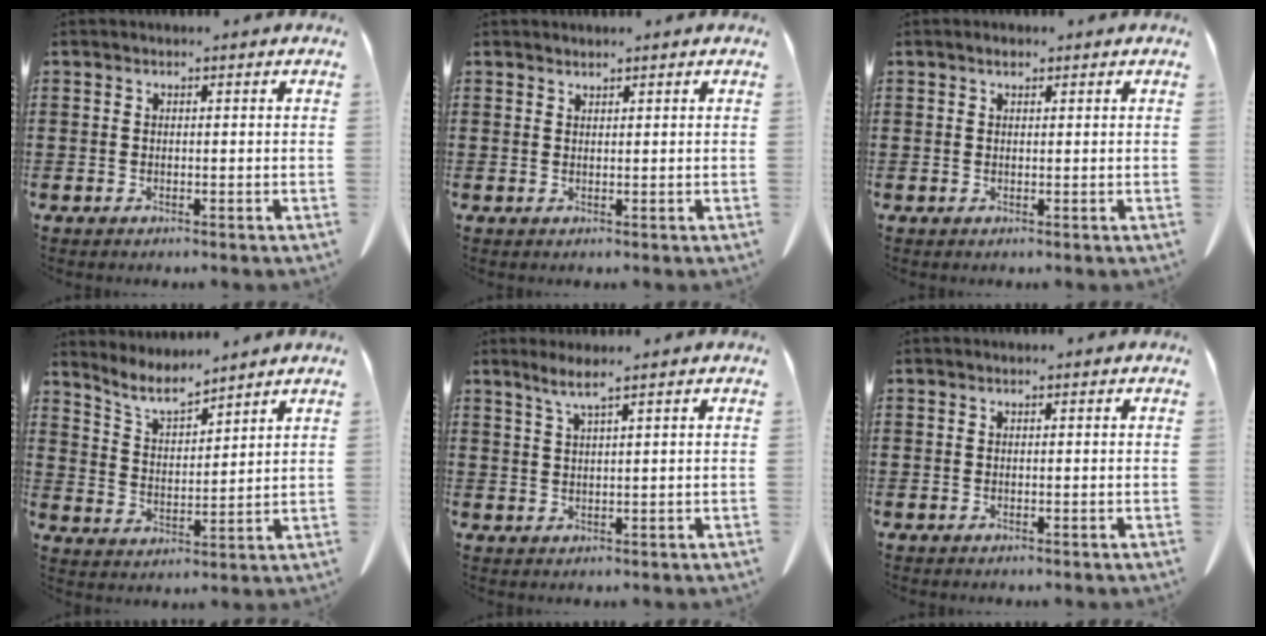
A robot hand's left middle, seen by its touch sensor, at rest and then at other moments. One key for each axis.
{"total": 0.9, "fx": 0.9, "fy": 0.0, "fz": 0.1, "tx": -0.003, "ty": -0.003, "tz": 0.020}
{"total": 0.9, "fx": 0.7, "fy": 0.4, "fz": 0.5, "tx": -0.013, "ty": 0.001, "tz": 0.013}
{"total": 6.4, "fx": 5.9, "fy": 0.8, "fz": 2.4, "tx": -0.068, "ty": -0.028, "tz": 0.106}
{"total": 3.0, "fx": 2.1, "fy": -0.4, "fz": 2.1, "tx": -0.047, "ty": -0.002, "tz": 0.038}
{"total": 0.0}